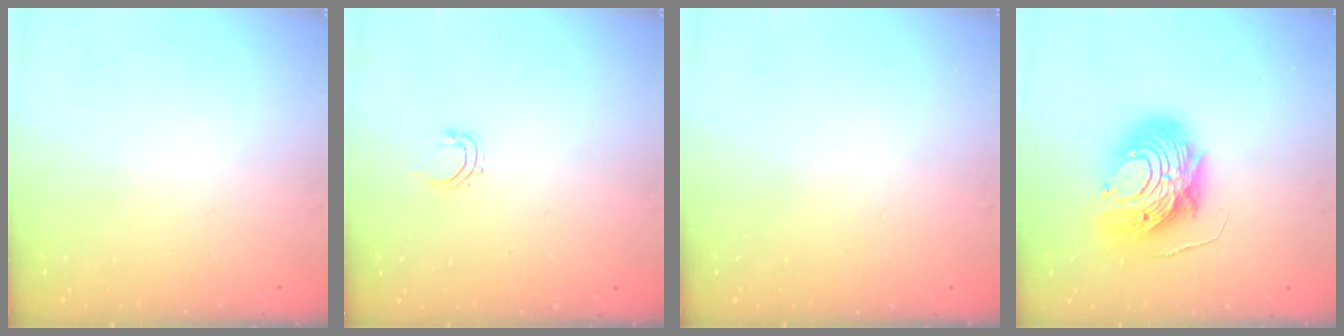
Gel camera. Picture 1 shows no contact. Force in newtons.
{"total": 2.8, "press": 2.7, "slide": 0.5}
{"total": 0.0}
{"total": 12.9, "press": 12.8, "slide": 1.1}